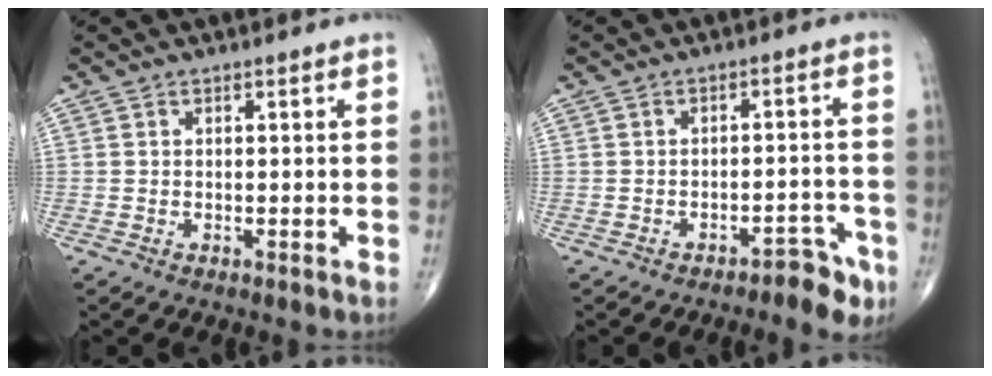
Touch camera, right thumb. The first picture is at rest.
{"total": 5.8, "force": [-4.1, 2.4, 3.4], "torque": [-0.029, 0.038, -0.051]}